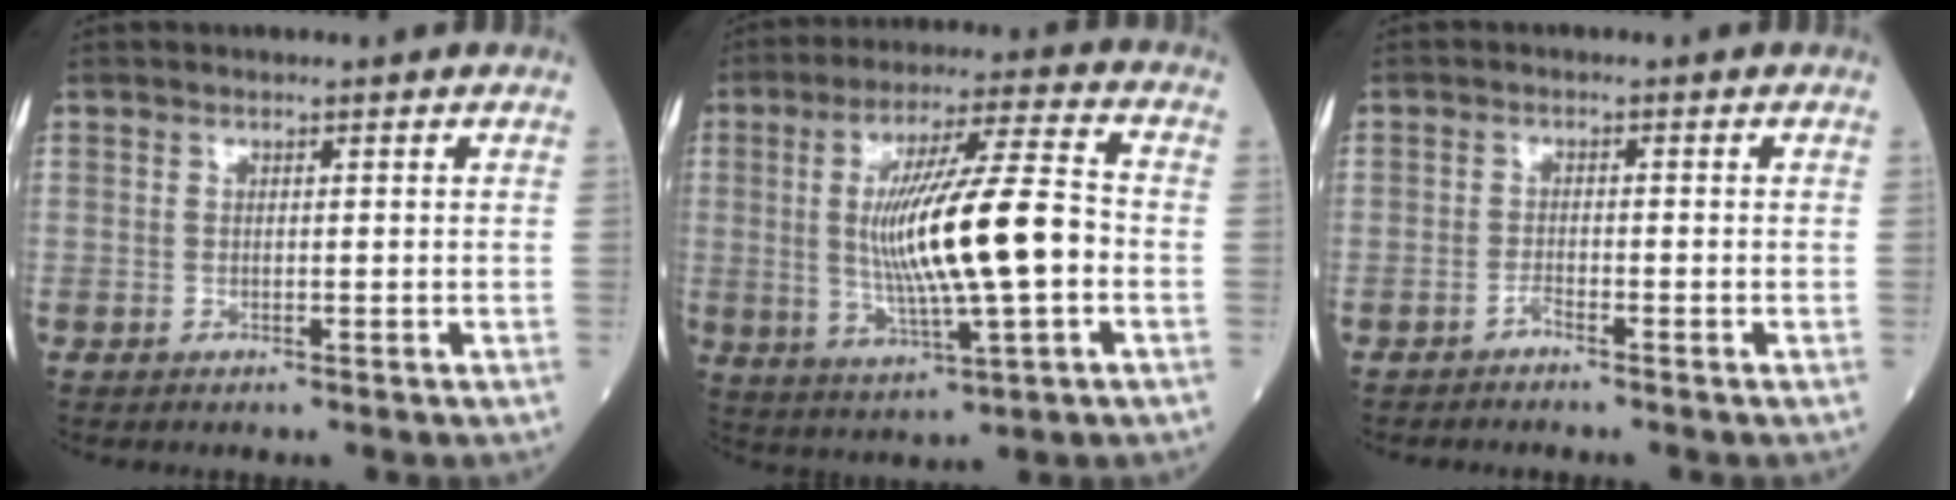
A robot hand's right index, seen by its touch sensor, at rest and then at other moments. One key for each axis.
{"total": 16.0, "fx": -1.0, "fy": 1.6, "fz": 15.9, "tx": -0.292, "ty": 0.003, "tz": -0.014}
{"total": 1.1, "fx": -1.0, "fy": 0.0, "fz": 0.4, "tx": -0.008, "ty": 0.000, "tz": -0.017}